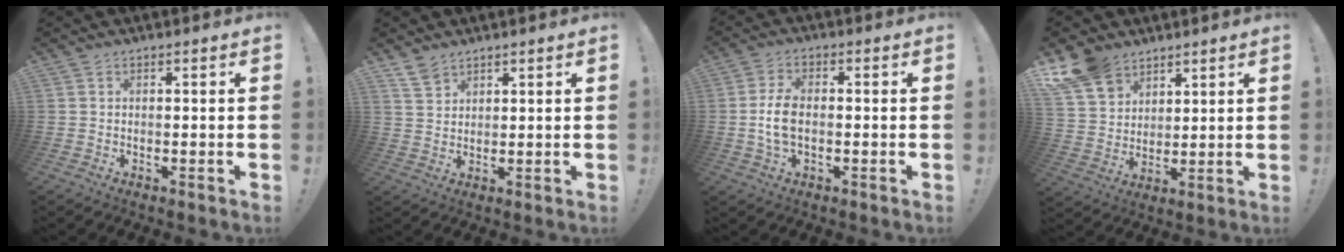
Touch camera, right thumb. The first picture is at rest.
{"total": 4.6, "force": [3.7, 2.5, 1.2], "torque": [-0.016, -0.024, 0.070]}
{"total": 7.3, "force": [-0.9, 4.1, 6.0], "torque": [-0.123, 0.001, -0.014]}
{"total": 12.0, "force": [8.5, 7.5, 4.1], "torque": [-0.082, -0.048, 0.168]}